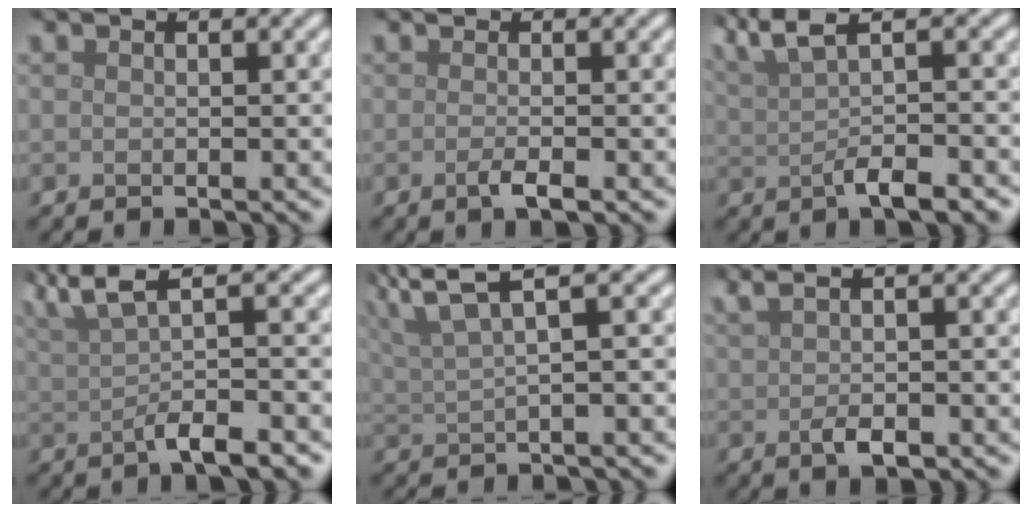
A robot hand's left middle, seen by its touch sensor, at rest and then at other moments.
{"total": 1.5, "force": [-0.5, 0.4, 1.4], "torque": [-0.026, -0.003, -0.013]}
{"total": 5.9, "force": [1.2, 1.8, 5.5], "torque": [-0.088, 0.007, 0.021]}
{"total": 6.6, "force": [1.0, 1.9, 6.2], "torque": [-0.097, 0.010, 0.016]}
{"total": 5.7, "force": [3.6, 1.0, 4.3], "torque": [-0.078, 0.019, 0.058]}
{"total": 3.5, "force": [0.6, 1.1, 3.3], "torque": [-0.061, 0.005, 0.010]}